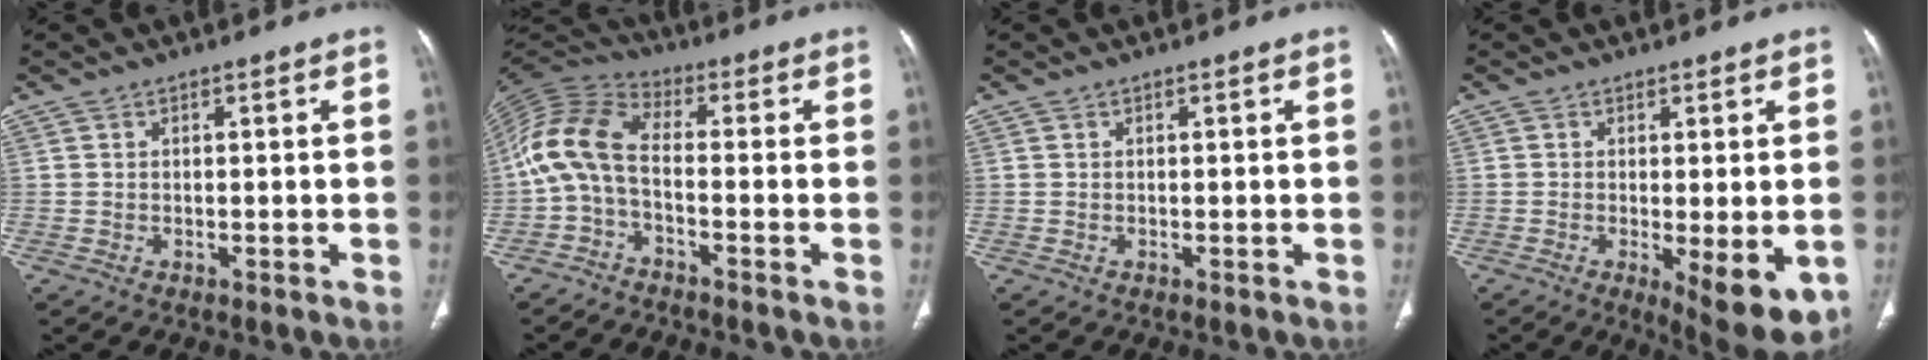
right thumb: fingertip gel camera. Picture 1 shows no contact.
{"total": 10.3, "force": [-2.3, 5.0, 8.7], "torque": [-0.184, 0.047, -0.061]}
{"total": 0.0}
{"total": 9.5, "force": [-2.5, 3.0, 8.6], "torque": [-0.118, -0.024, -0.029]}